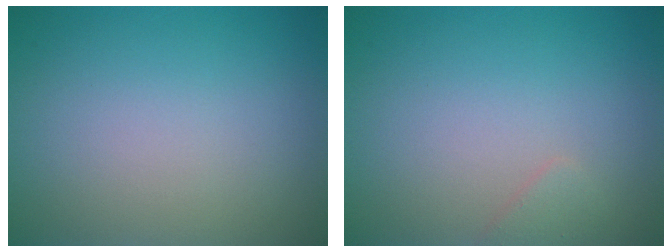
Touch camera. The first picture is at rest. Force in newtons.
{"total": 0.9, "press": 0.9, "slide": 0.1}